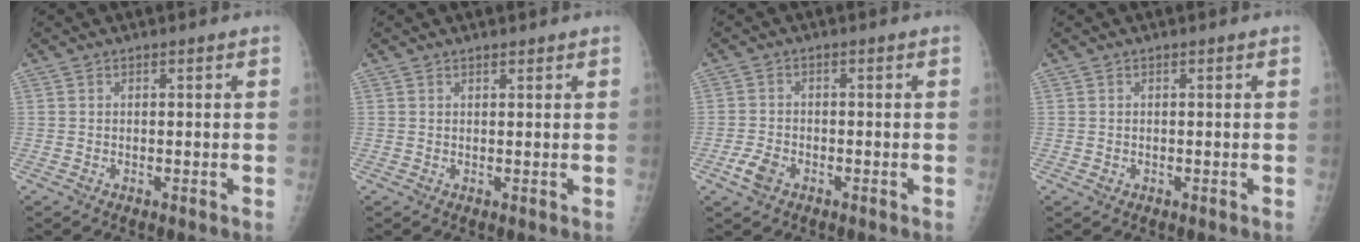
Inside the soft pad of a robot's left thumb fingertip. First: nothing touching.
{"total": 1.0, "force": [0.8, 0.3, 0.4], "torque": [-0.006, -0.006, 0.012]}
{"total": 3.6, "force": [-1.8, 2.3, 2.1], "torque": [-0.044, 0.004, -0.033]}
{"total": 0.7, "force": [0.2, 0.6, 0.4], "torque": [-0.004, 0.000, 0.003]}